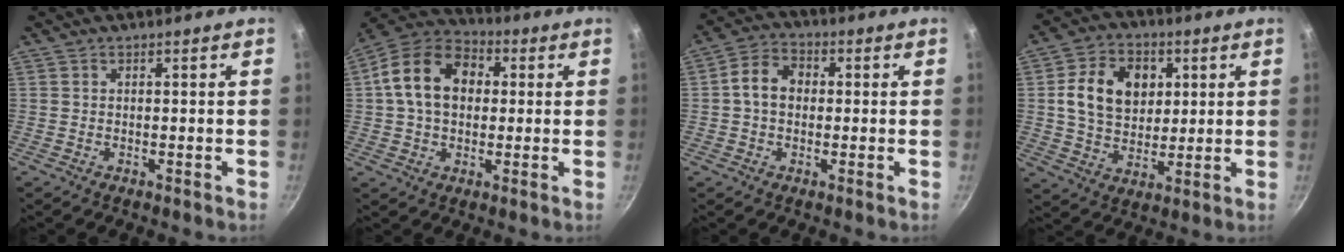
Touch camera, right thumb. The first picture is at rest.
{"total": 15.1, "force": [2.2, 11.0, 10.1], "torque": [-0.149, 0.028, 0.019]}
{"total": 7.3, "force": [0.4, 5.6, 4.6], "torque": [-0.063, 0.021, -0.009]}
{"total": 13.8, "force": [3.0, 10.5, 8.5], "torque": [-0.121, 0.001, 0.047]}